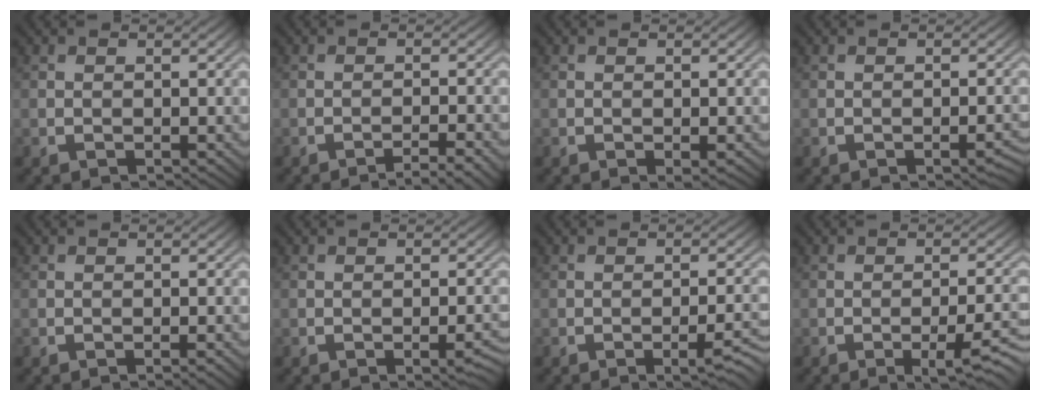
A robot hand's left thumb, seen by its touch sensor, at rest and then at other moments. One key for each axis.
{"total": 2.7, "fx": -2.2, "fy": -0.6, "fz": 1.4, "tx": -0.026, "ty": 0.006, "tz": -0.035}
{"total": 0.7, "fx": -0.2, "fy": 0.1, "fz": 0.7, "tx": -0.010, "ty": 0.001, "tz": -0.004}
{"total": 1.3, "fx": -0.9, "fy": 0.1, "fz": 1.0, "tx": -0.009, "ty": 0.002, "tz": -0.014}
{"total": 0.8, "fx": -0.6, "fy": -0.3, "fz": 0.3, "tx": -0.006, "ty": 0.004, "tz": -0.012}
{"total": 2.3, "fx": -1.1, "fy": 0.6, "fz": 1.9, "tx": -0.021, "ty": 0.002, "tz": -0.016}
{"total": 3.4, "fx": -1.8, "fy": 0.5, "fz": 2.8, "tx": -0.041, "ty": 0.002, "tz": -0.023}
{"total": 5.3, "fx": -2.5, "fy": 0.9, "fz": 4.6, "tx": -0.065, "ty": 0.001, "tz": -0.029}